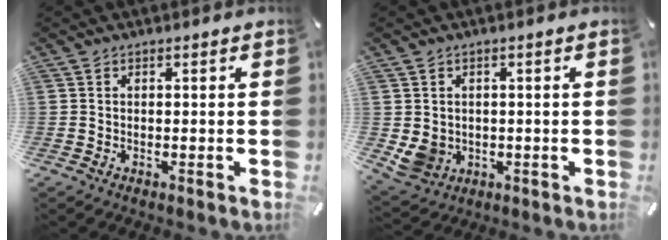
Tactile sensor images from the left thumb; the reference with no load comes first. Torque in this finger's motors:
{"motor_torque": [0.55, 0.55, 0.31, 0.21, 0.14]}